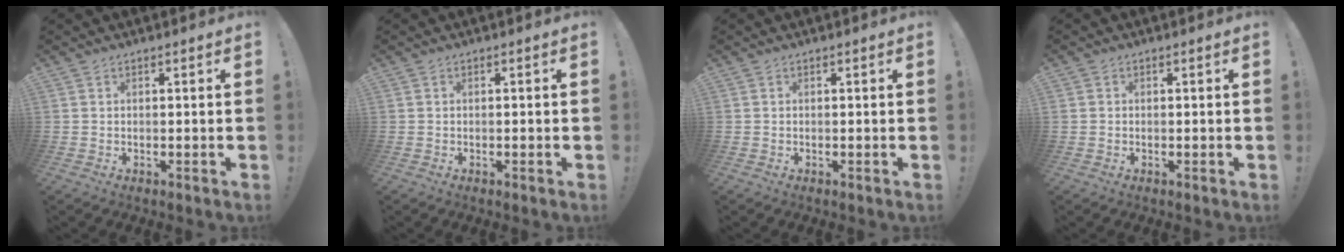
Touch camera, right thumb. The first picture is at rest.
{"total": 0.5, "force": [-0.4, 0.0, 0.3], "torque": [-0.007, -0.001, -0.007]}
{"total": 0.0}
{"total": 0.6, "force": [-0.3, 0.5, 0.0], "torque": [-0.001, 0.002, -0.005]}